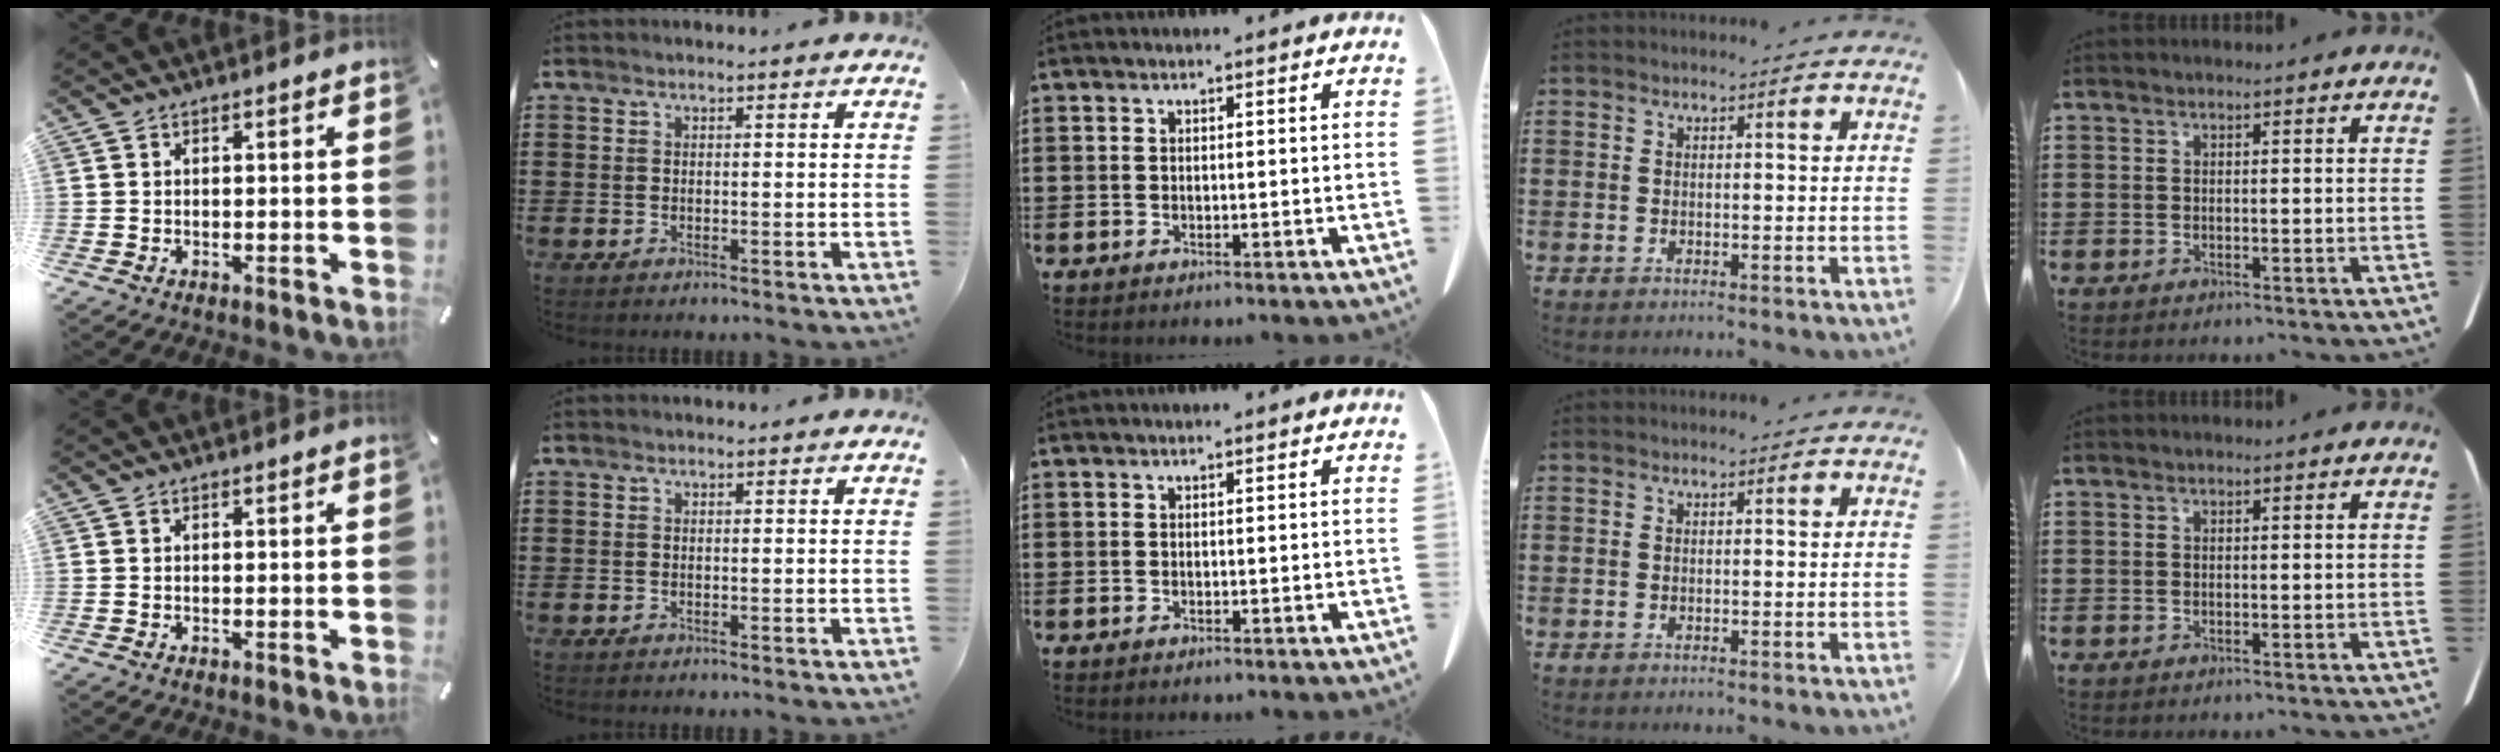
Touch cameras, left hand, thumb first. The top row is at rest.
{}